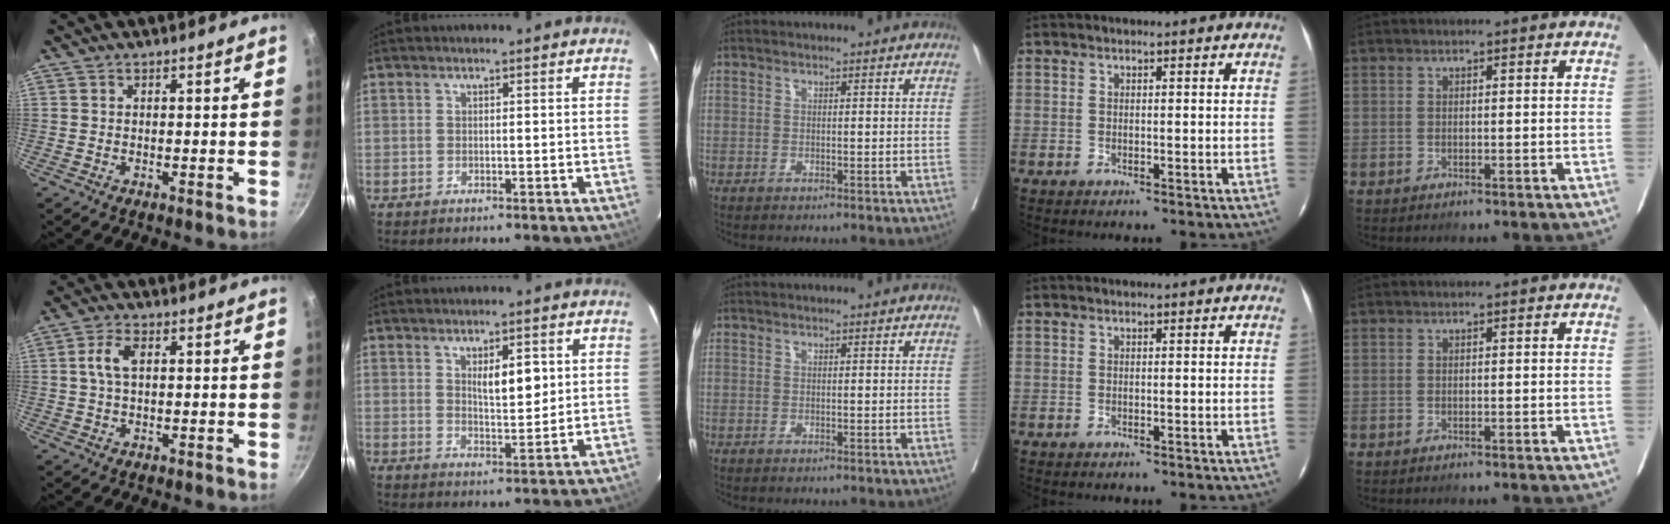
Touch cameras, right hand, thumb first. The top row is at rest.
{"thumb": {"total": 4.6, "force": [0.9, 2.4, 3.8], "torque": [-0.087, 0.009, 0.016]}, "index": {"total": 5.5, "force": [1.7, 1.9, 4.9], "torque": [-0.082, -0.002, 0.032]}}